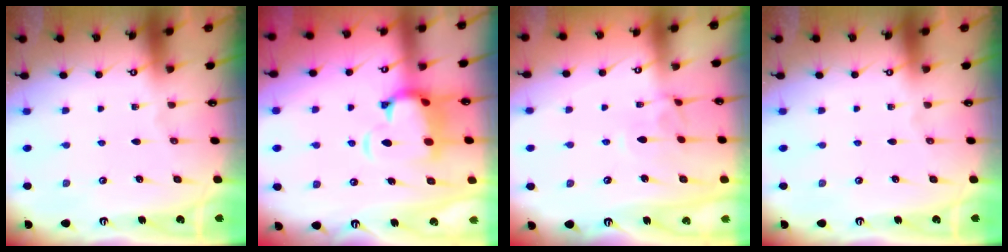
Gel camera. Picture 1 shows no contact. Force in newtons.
{"total": 5.4, "press": 5.2, "slide": 1.5}
{"total": 3.1, "press": 3.0, "slide": 0.7}
{"total": 0.0}